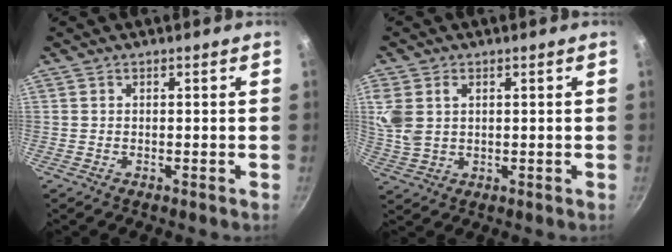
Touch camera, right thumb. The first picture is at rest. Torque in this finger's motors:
{"motor_torque": [0.33, 1.78, 0.84, -0.14, 0.07]}